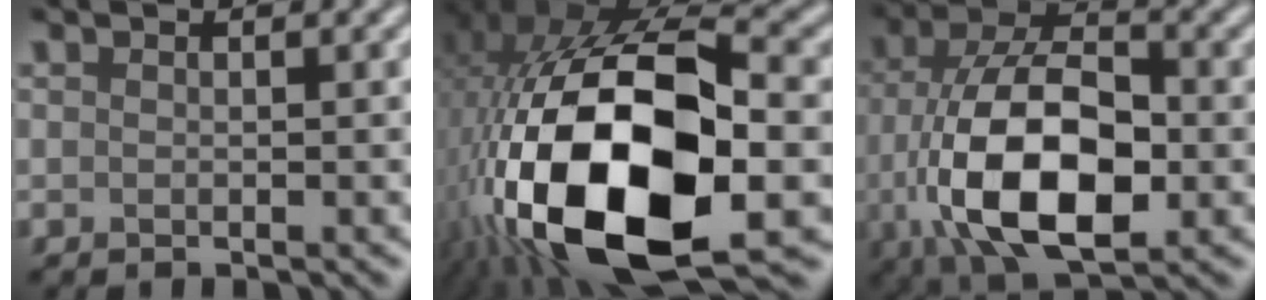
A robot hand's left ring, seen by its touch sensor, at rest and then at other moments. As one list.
[{"total": 19.5, "force": [-4.4, 10.3, 16.0], "torque": [-0.334, -0.039, -0.056]}, {"total": 12.3, "force": [-3.1, 6.4, 10.0], "torque": [-0.188, -0.007, -0.064]}]